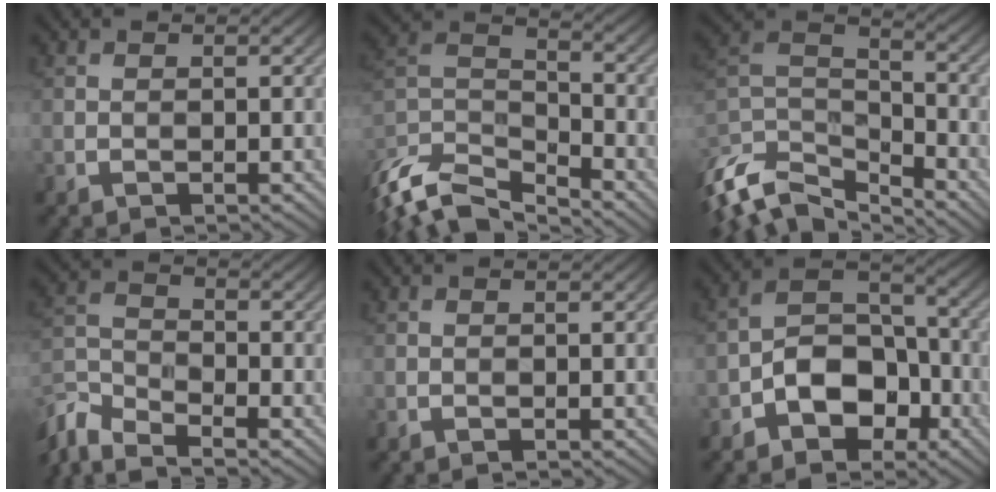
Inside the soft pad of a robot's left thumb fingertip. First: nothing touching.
{"total": 11.7, "force": [-9.2, 4.0, 6.1], "torque": [-0.152, -0.017, -0.172]}
{"total": 12.1, "force": [-9.1, 5.0, 6.3], "torque": [-0.167, -0.012, -0.163]}
{"total": 7.5, "force": [-6.4, 1.9, 3.4], "torque": [-0.080, -0.015, -0.143]}
{"total": 0.0}
{"total": 8.1, "force": [-3.7, 5.3, 4.9], "torque": [-0.080, 0.004, -0.078]}